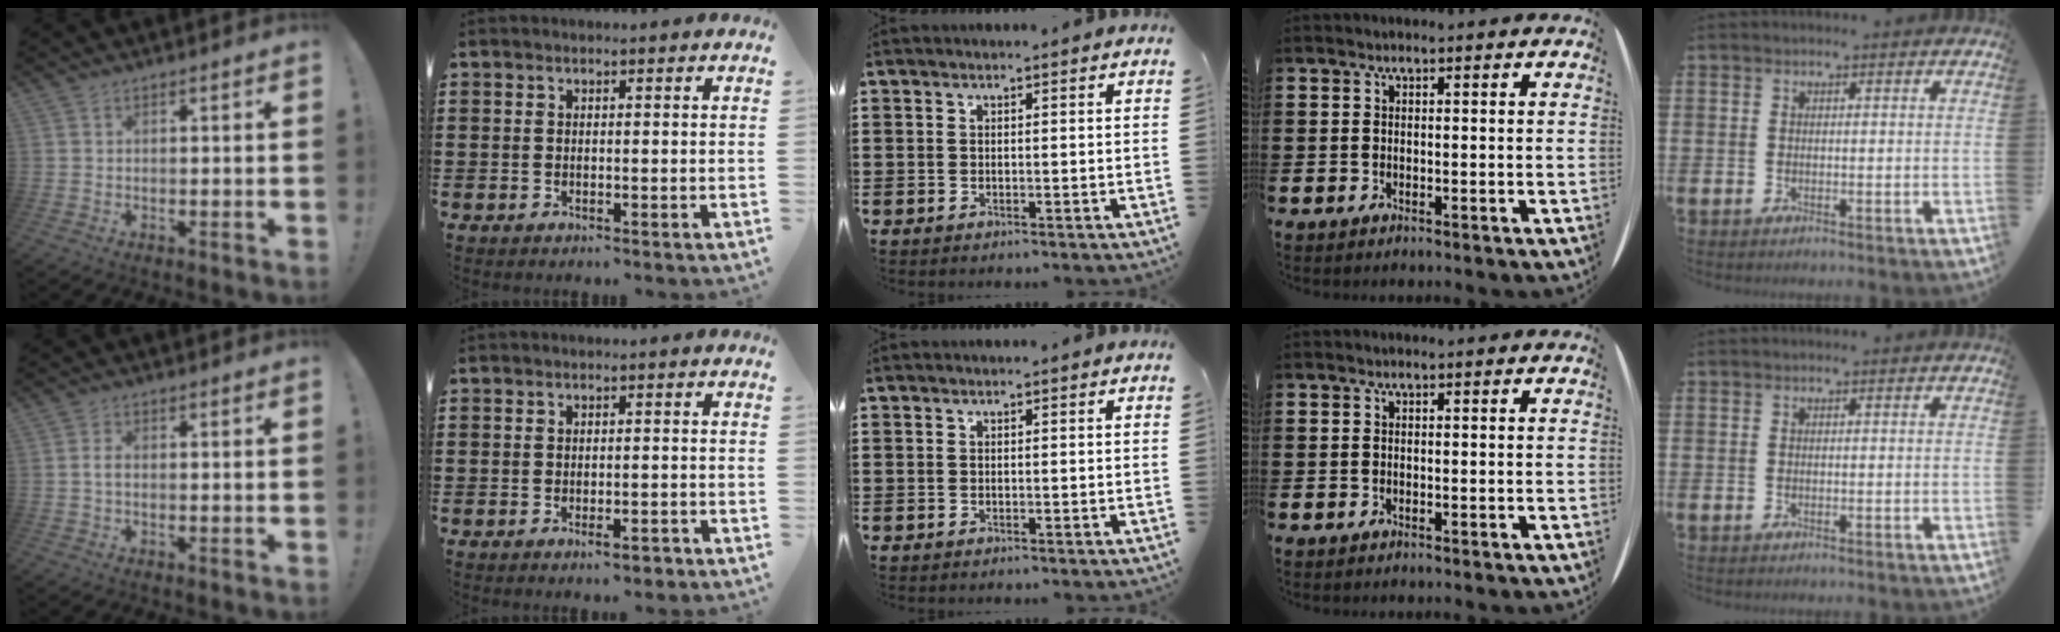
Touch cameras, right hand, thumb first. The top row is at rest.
{"thumb": {"total": 1.9, "force": [-0.3, 0.9, 1.7], "torque": [-0.039, 0.008, -0.004]}, "index": {"total": 2.0, "force": [-1.2, 0.5, 1.6], "torque": [-0.027, 0.001, -0.021]}}